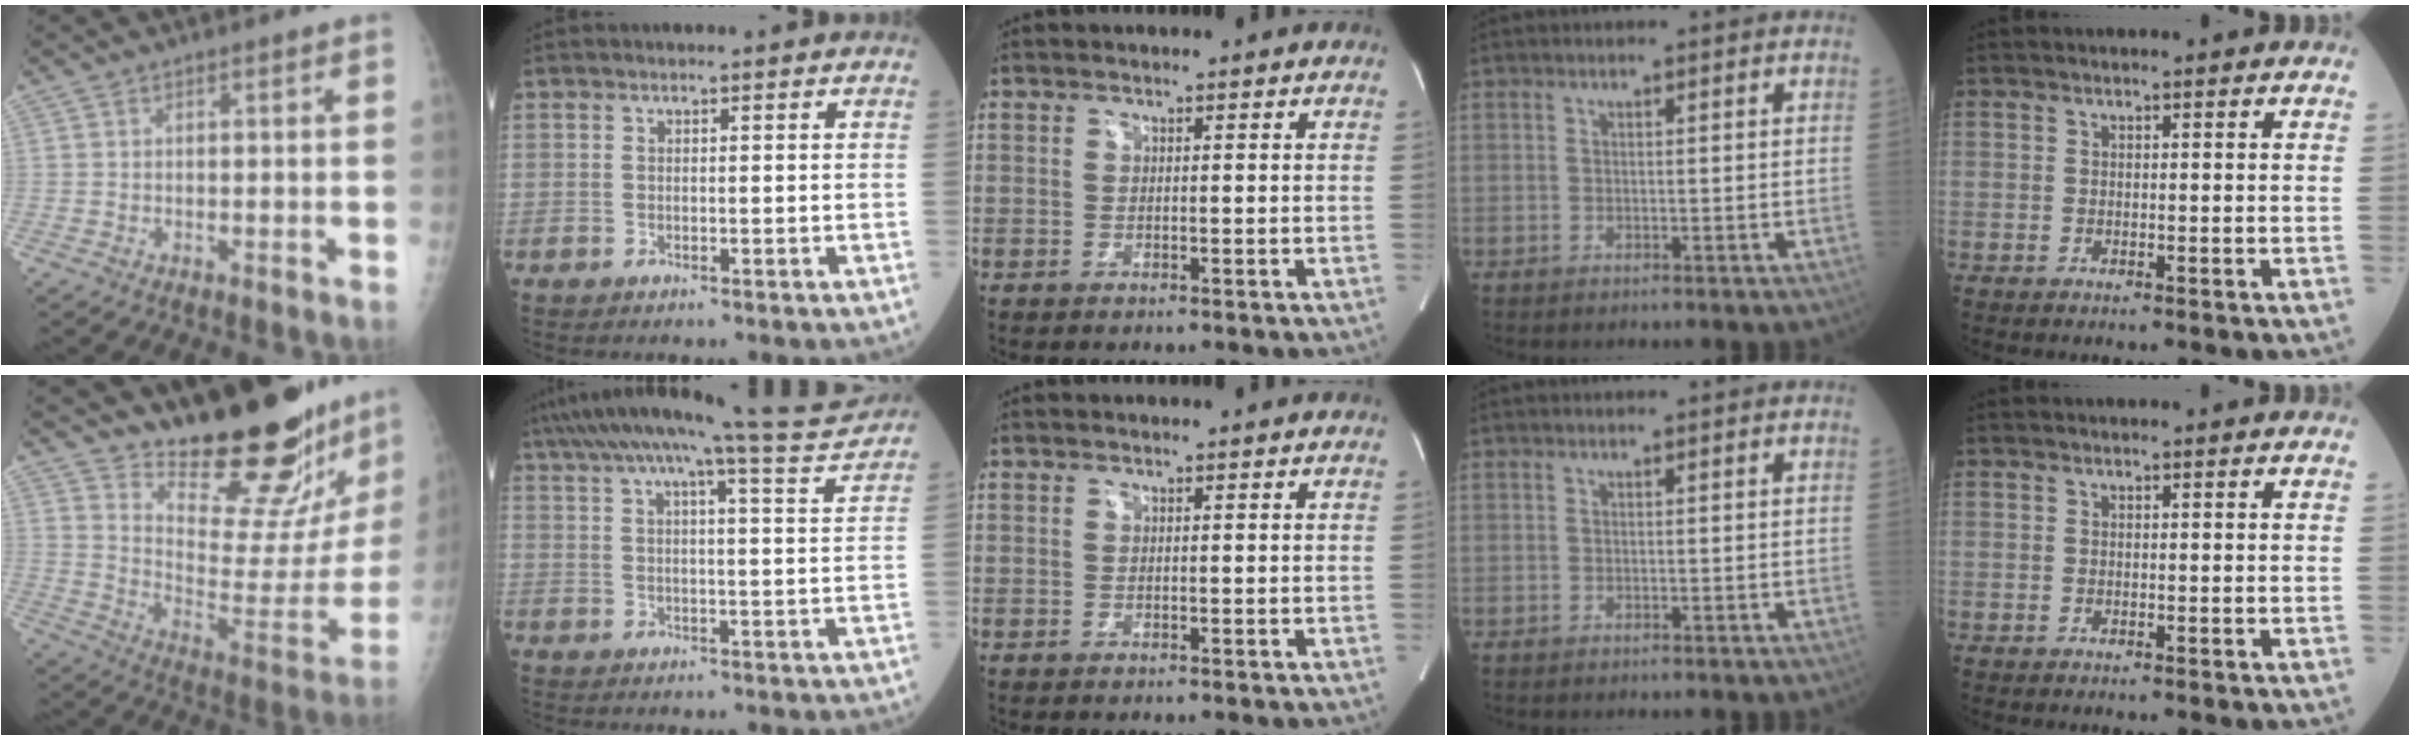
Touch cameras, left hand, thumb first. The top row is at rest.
{"thumb": {"total": 26.4, "force": [22.8, 4.9, 12.5], "torque": [-0.155, -0.196, 0.316]}, "index": {"total": 14.6, "force": [13.0, -1.3, 6.7], "torque": [-0.114, -0.012, 0.173]}}